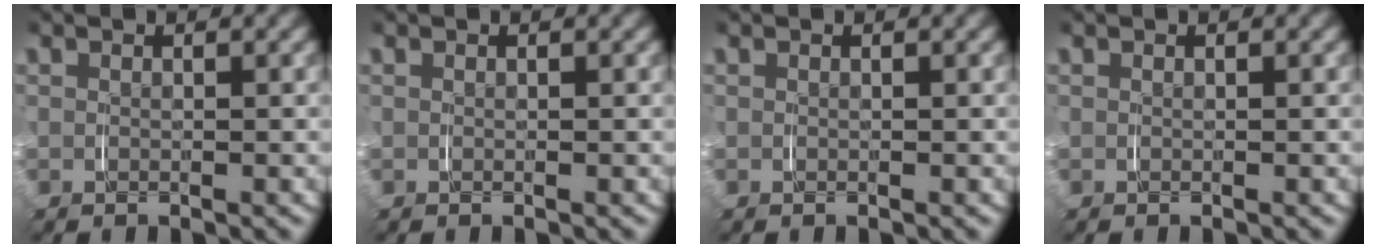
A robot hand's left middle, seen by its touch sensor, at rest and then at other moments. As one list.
[{"total": 0.0}, {"total": 0.0}, {"total": 0.0}]